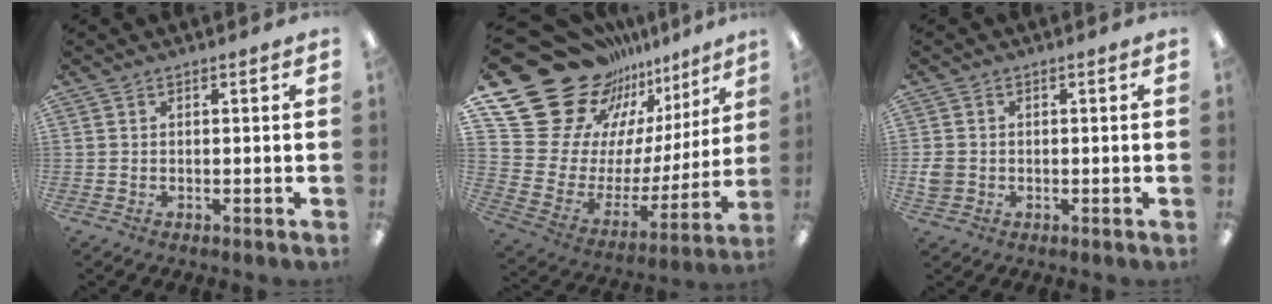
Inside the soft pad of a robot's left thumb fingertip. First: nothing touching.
{"total": 25.3, "force": [19.0, 13.9, 9.1], "torque": [-0.131, -0.159, 0.380]}
{"total": 3.0, "force": [-0.5, 2.7, 1.2], "torque": [-0.011, 0.003, -0.009]}